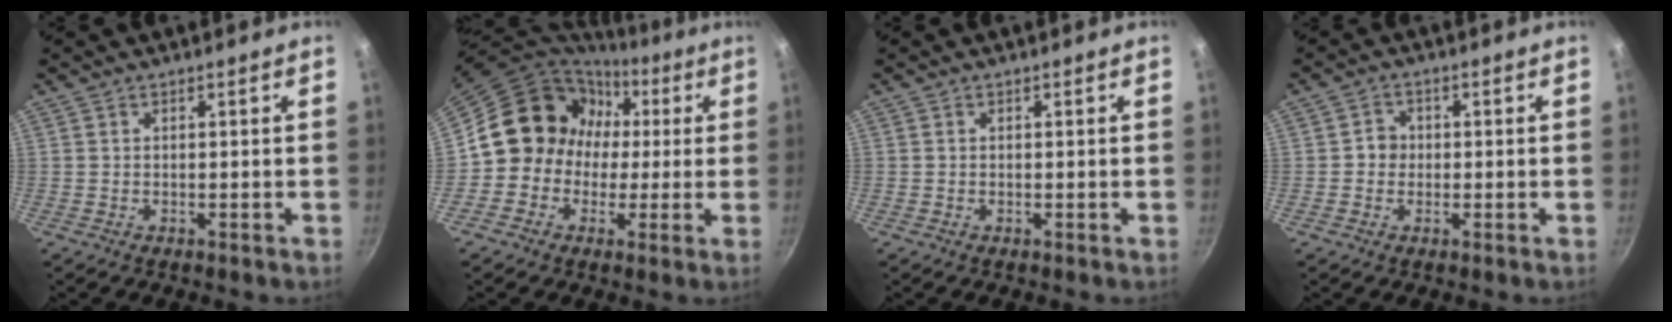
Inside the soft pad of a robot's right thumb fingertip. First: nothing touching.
{"total": 13.2, "force": [1.1, 12.2, 4.8], "torque": [-0.029, 0.033, 0.001]}
{"total": 0.0}
{"total": 2.9, "force": [-0.2, 2.7, 1.0], "torque": [0.003, 0.007, -0.009]}